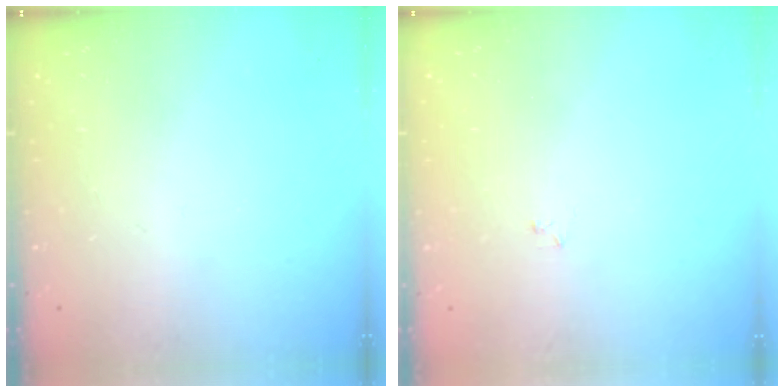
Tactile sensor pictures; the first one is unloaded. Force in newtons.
{"total": 2.2, "press": 2.1, "slide": 0.3}